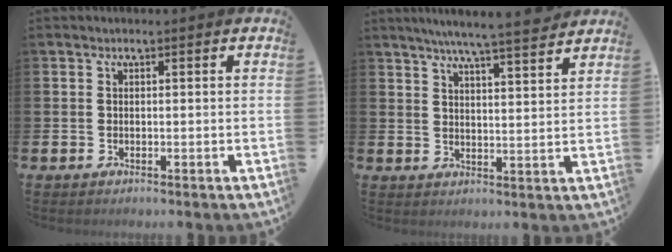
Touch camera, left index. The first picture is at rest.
{"total": 6.3, "force": [6.0, -0.5, 2.0], "torque": [-0.045, -0.035, 0.101]}